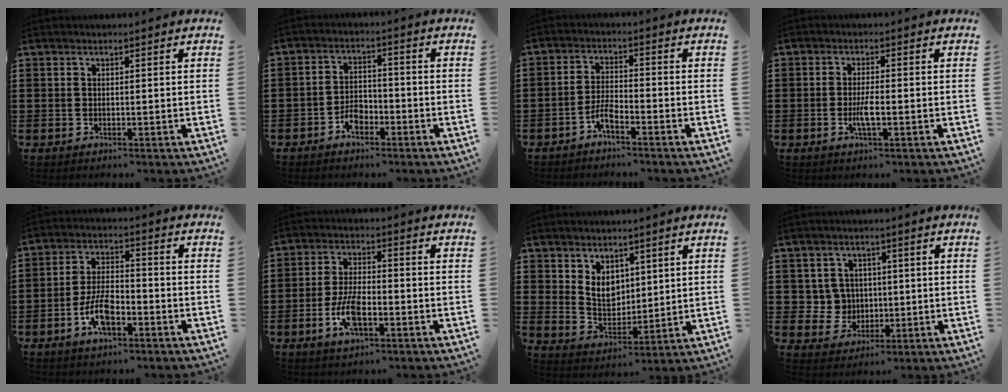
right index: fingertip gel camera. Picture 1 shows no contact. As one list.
[{"total": 3.8, "force": [-2.3, 2.2, 2.1], "torque": [-0.046, 0.005, -0.047]}, {"total": 3.6, "force": [-2.7, 0.8, 2.3], "torque": [-0.064, 0.001, -0.058]}, {"total": 3.2, "force": [-0.9, 0.5, 3.0], "torque": [-0.066, -0.005, -0.020]}, {"total": 7.2, "force": [-3.2, 3.3, 5.6], "torque": [-0.126, 0.003, -0.064]}, {"total": 7.0, "force": [-2.7, 2.9, 5.8], "torque": [-0.128, -0.002, -0.055]}, {"total": 5.6, "force": [2.4, 4.2, 2.9], "torque": [-0.063, 0.006, 0.045]}, {"total": 4.5, "force": [0.3, 4.4, 1.0], "torque": [-0.042, 0.014, 0.005]}]